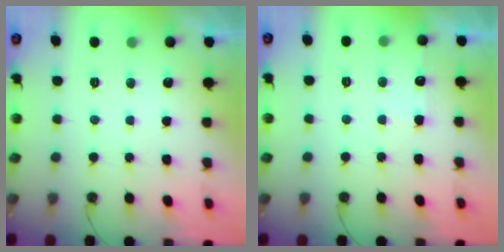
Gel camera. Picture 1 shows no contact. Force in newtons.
{"total": 5.1, "press": 5.0, "slide": 0.5}